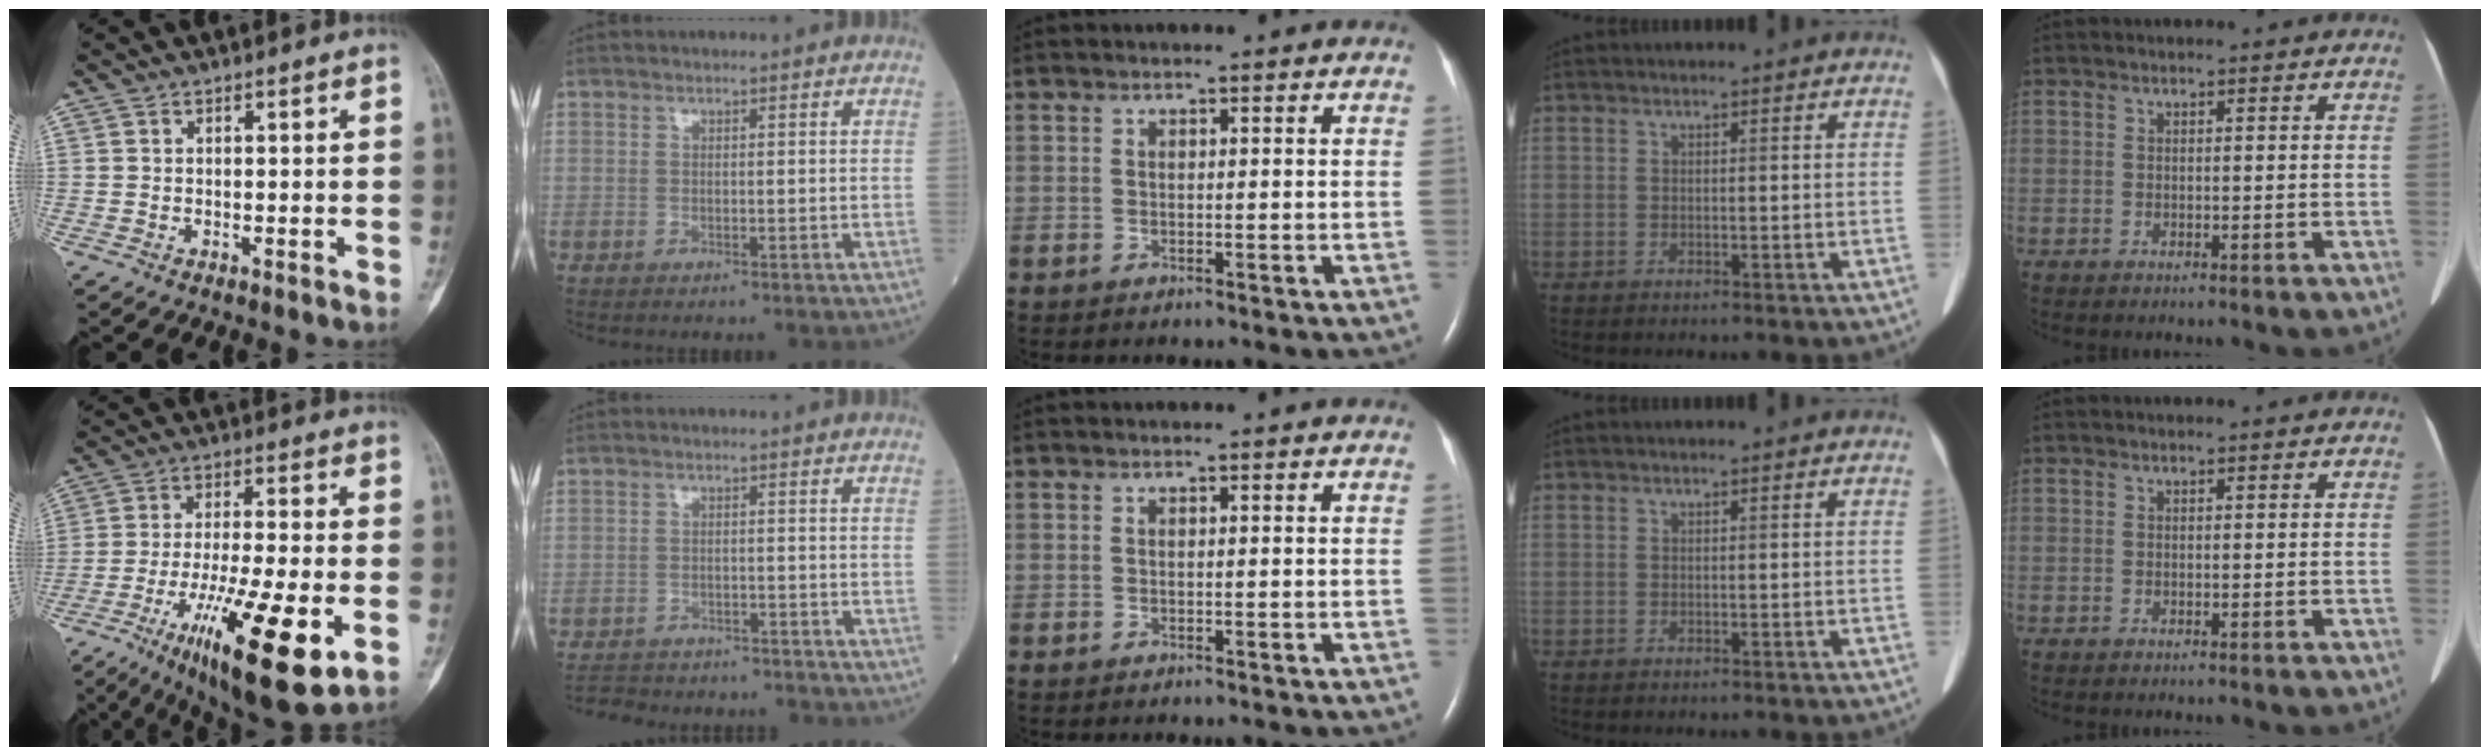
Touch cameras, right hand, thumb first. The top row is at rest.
{"thumb": {"total": 19.6, "force": [-7.4, 4.8, 17.5], "torque": [-0.294, -0.003, -0.113]}, "index": {"total": 10.5, "force": [-9.6, 3.3, 2.6], "torque": [-0.057, 0.002, -0.123]}}